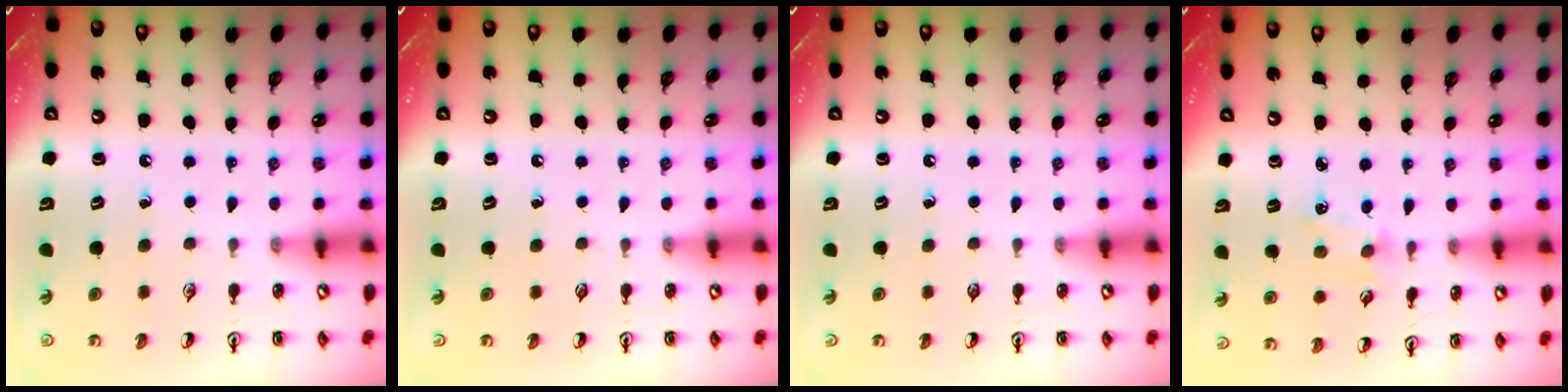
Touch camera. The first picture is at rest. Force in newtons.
{"total": 0.0}
{"total": 0.0}
{"total": 0.9, "press": 0.9, "slide": 0.2}